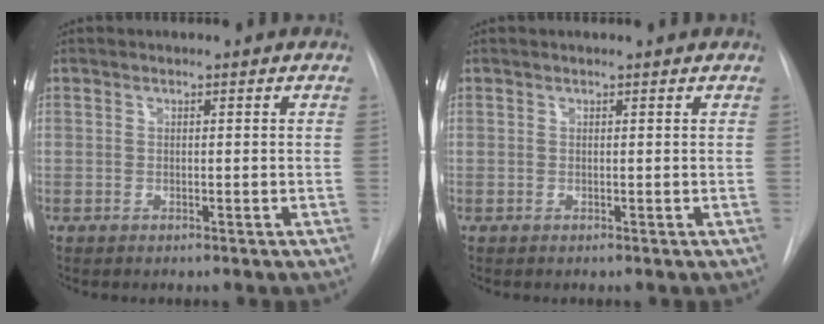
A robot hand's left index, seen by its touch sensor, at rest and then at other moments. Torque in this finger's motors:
{"motor_torque": [0.05, -0.01, -0.03, -0.01]}